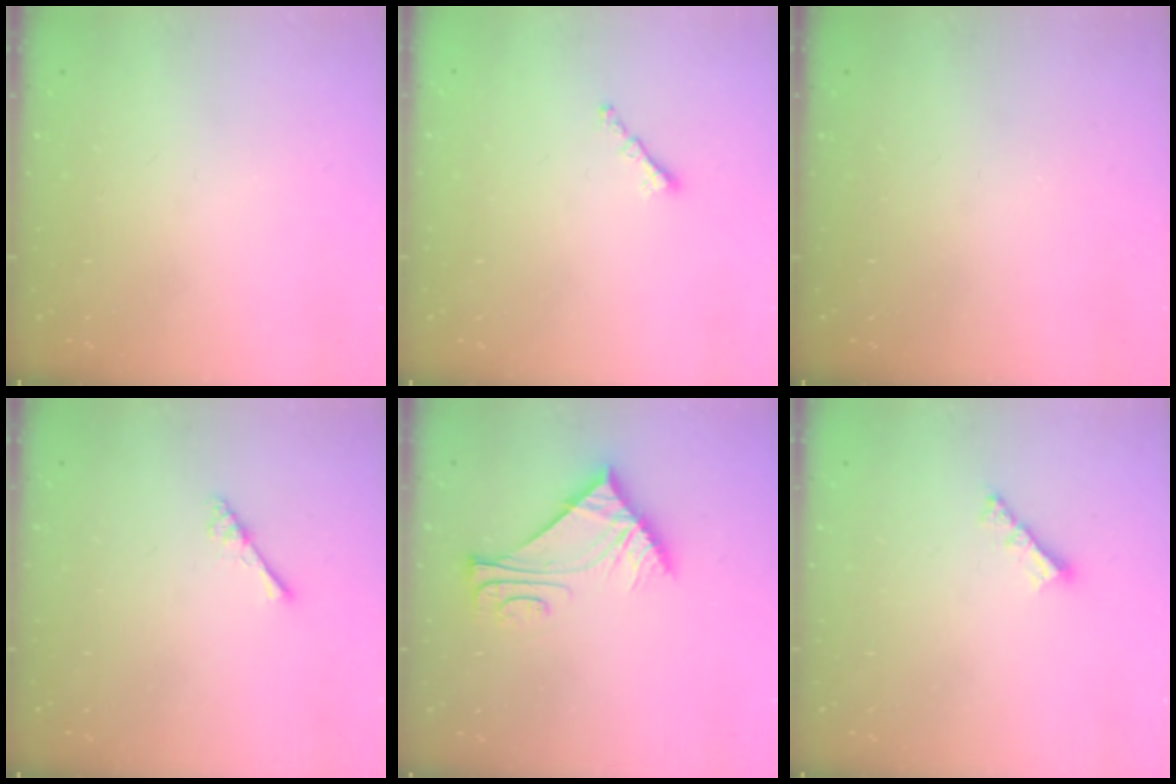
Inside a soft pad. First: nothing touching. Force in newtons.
{"total": 0.7, "press": 0.6, "slide": 0.4}
{"total": 0.0}
{"total": 2.5, "press": 2.5, "slide": 0.4}
{"total": 6.9, "press": 6.8, "slide": 0.8}
{"total": 3.8, "press": 3.8, "slide": 0.2}